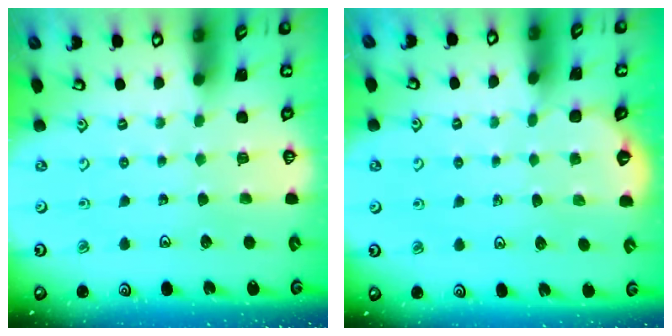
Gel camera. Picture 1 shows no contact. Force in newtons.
{"total": 1.6, "press": 1.5, "slide": 0.5}